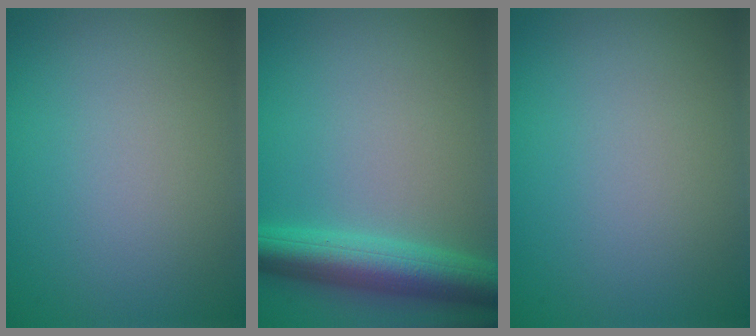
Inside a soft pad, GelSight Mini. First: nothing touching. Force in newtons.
{"total": 5.9, "press": 5.9, "slide": 0.2}
{"total": 0.0}